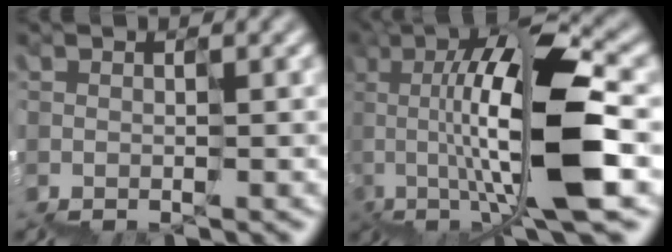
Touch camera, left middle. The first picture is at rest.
{"total": 11.4, "force": [1.0, 4.1, 10.6], "torque": [-0.181, 0.015, 0.023]}